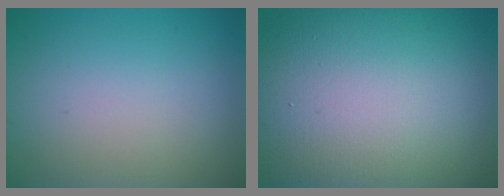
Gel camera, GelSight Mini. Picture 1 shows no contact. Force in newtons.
{"total": 18.1, "press": 18.1, "slide": 1.5}